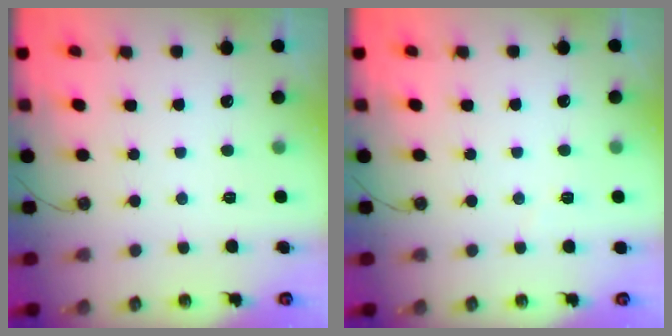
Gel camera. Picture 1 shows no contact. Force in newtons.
{"total": 3.1, "press": 3.1, "slide": 0.5}